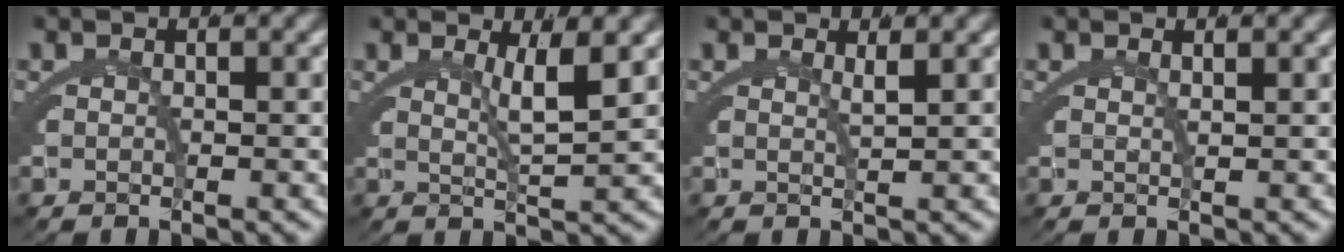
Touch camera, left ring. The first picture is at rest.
{"total": 2.9, "force": [1.7, -0.7, 2.3], "torque": [-0.039, -0.009, 0.037]}
{"total": 1.3, "force": [1.0, -0.4, 0.7], "torque": [-0.015, -0.008, 0.022]}
{"total": 0.9, "force": [0.7, -0.6, 0.3], "torque": [-0.010, -0.005, 0.018]}